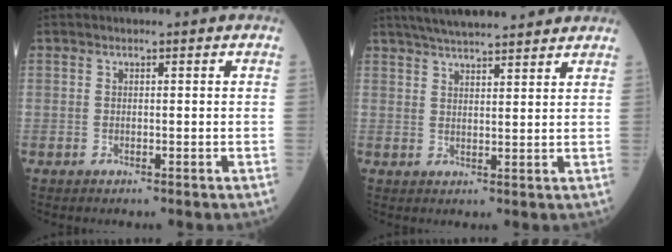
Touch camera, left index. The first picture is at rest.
{"total": 12.8, "force": [11.2, 1.4, 5.9], "torque": [-0.097, 0.030, 0.162]}